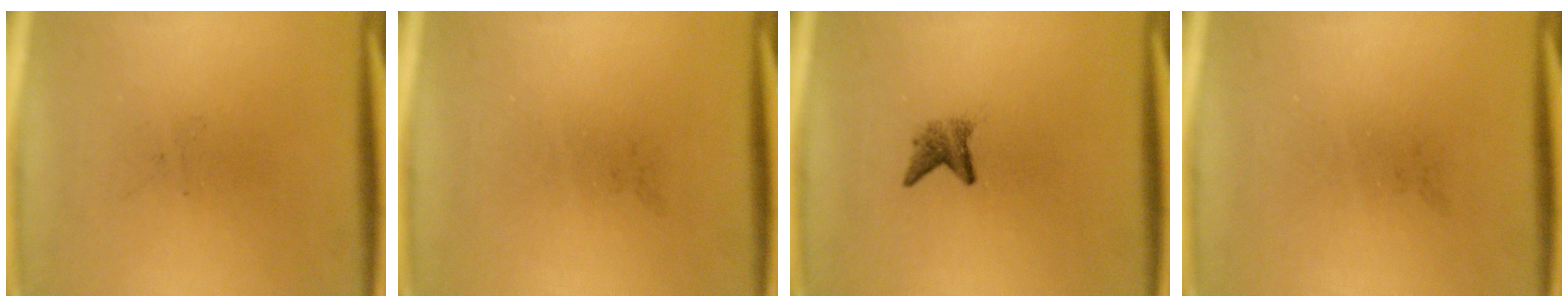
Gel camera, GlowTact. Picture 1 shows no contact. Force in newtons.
{"total": 0.0}
{"total": 2.0}
{"total": 0.0}